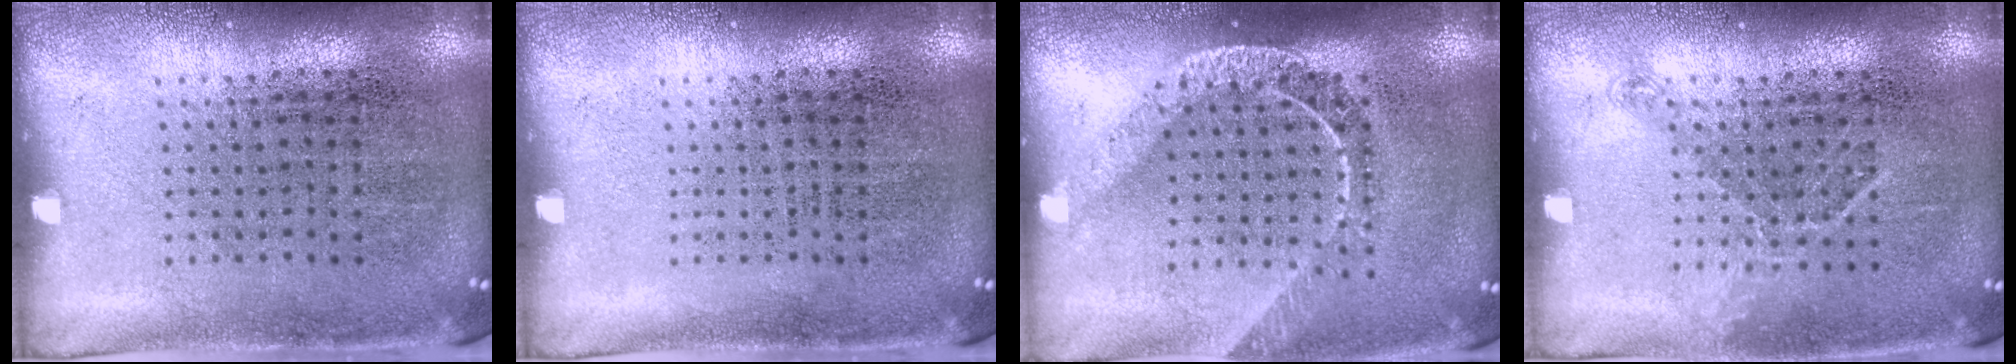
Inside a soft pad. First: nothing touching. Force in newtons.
{"total": 0.0}
{"total": 1.7, "press": 1.5, "slide": 0.8}
{"total": 1.1, "press": 0.8, "slide": 0.6}